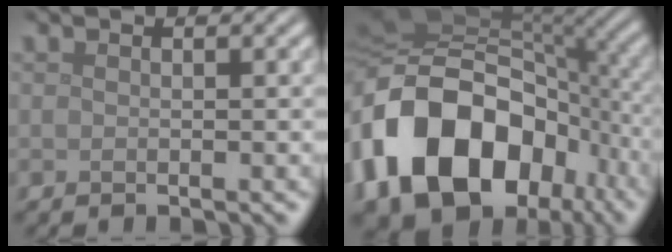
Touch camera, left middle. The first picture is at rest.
{"total": 16.4, "force": [-5.4, 11.5, 10.3], "torque": [-0.195, -0.007, -0.093]}